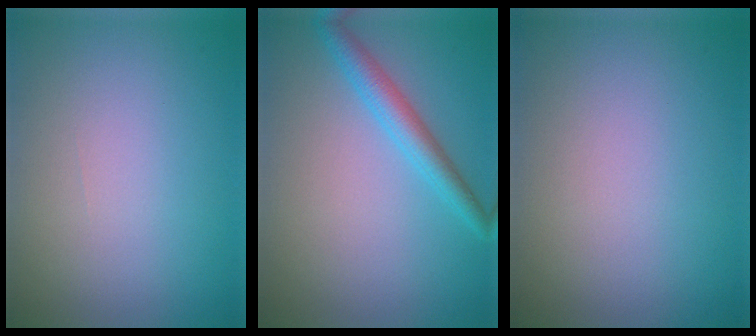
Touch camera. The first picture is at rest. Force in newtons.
{"total": 2.9, "press": 2.9, "slide": 0.1}
{"total": 0.0}